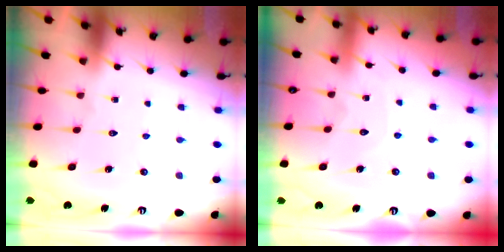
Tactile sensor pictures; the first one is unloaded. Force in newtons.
{"total": 5.4, "press": 5.4, "slide": 0.5}